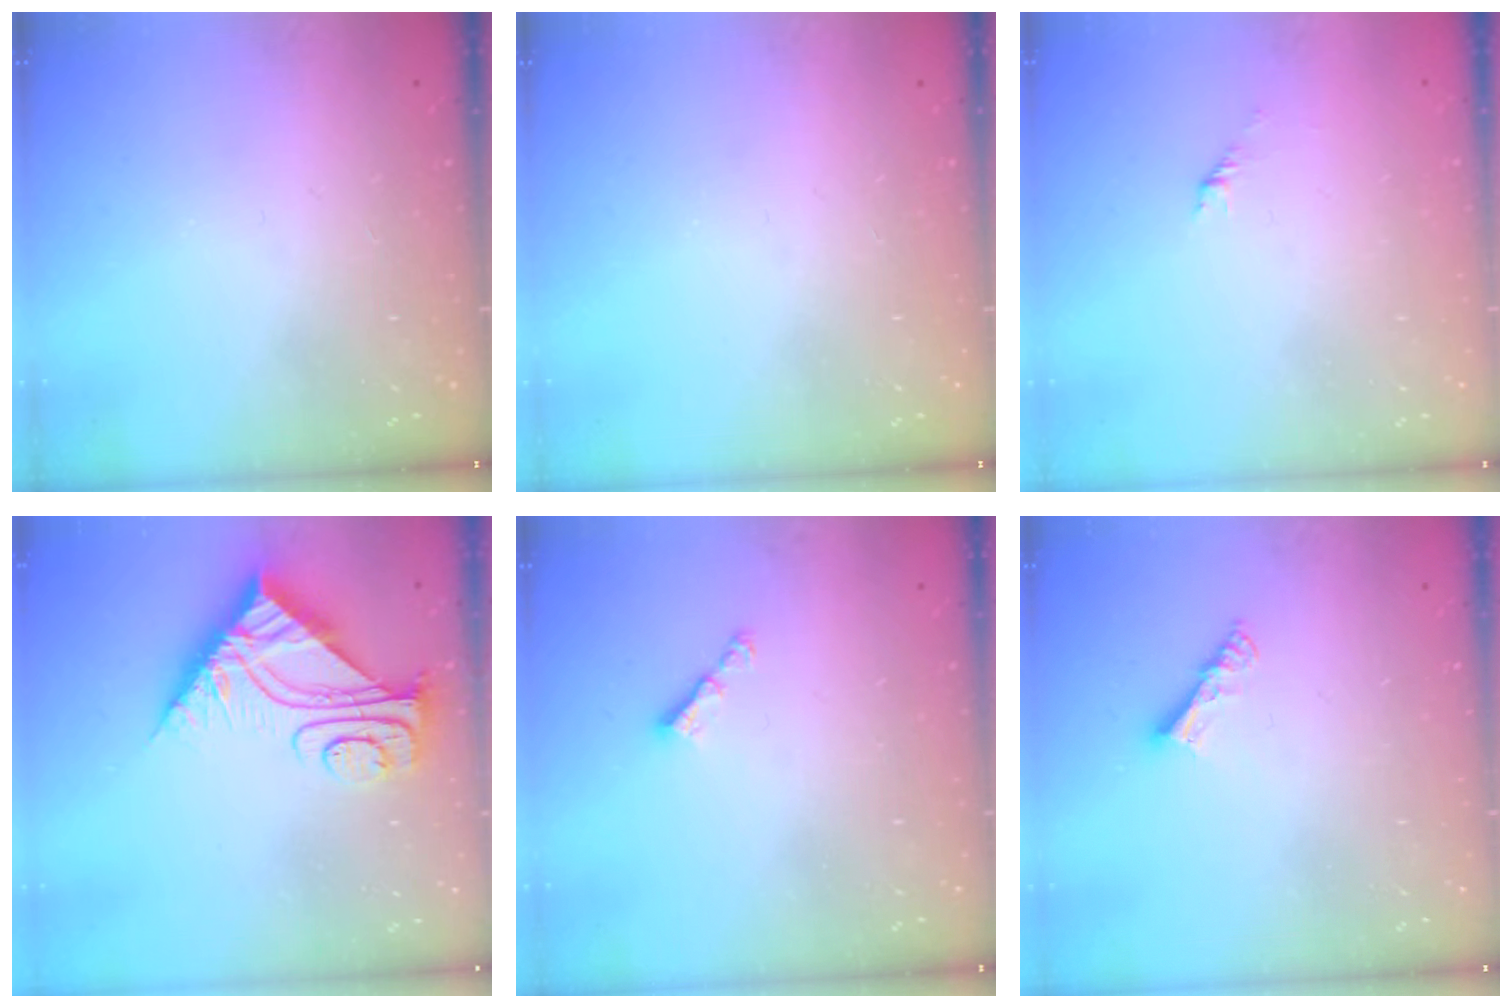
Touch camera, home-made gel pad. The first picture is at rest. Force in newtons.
{"total": 0.0}
{"total": 1.5, "press": 1.4, "slide": 0.5}
{"total": 9.3, "press": 9.2, "slide": 0.9}
{"total": 2.9, "press": 2.9, "slide": 0.3}
{"total": 4.9, "press": 4.8, "slide": 0.4}